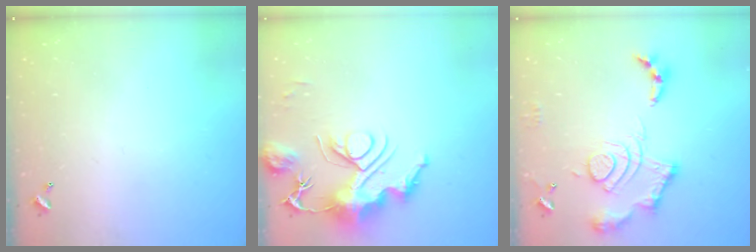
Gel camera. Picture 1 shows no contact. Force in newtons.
{"total": 13.8, "press": 13.7, "slide": 0.8}
{"total": 16.5, "press": 16.4, "slide": 1.7}